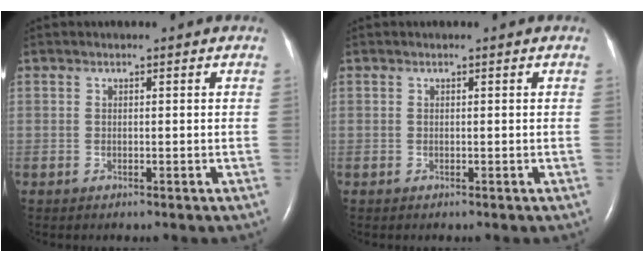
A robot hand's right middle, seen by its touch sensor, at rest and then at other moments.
{"total": 0.0}